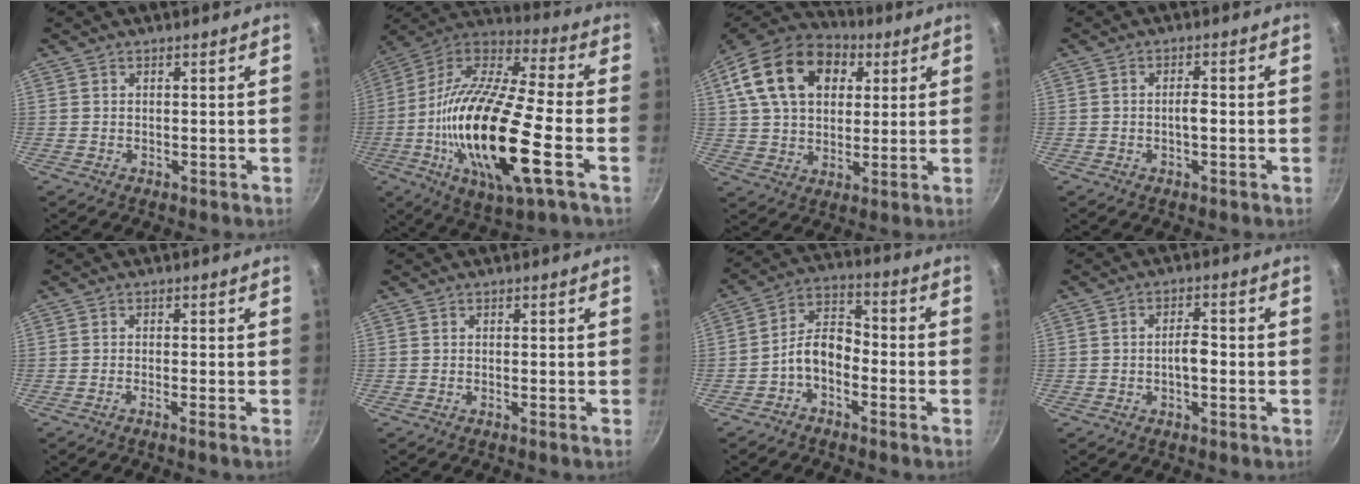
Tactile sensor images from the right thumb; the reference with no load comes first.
{"total": 24.8, "force": [-5.3, 5.9, 23.5], "torque": [-0.441, 0.018, -0.113]}
{"total": 21.0, "force": [7.1, 14.4, 13.6], "torque": [-0.228, 0.012, 0.113]}
{"total": 2.1, "force": [-0.5, 0.8, 1.9], "torque": [-0.027, 0.012, -0.009]}
{"total": 1.3, "force": [-0.9, -0.5, 0.9], "torque": [-0.032, 0.011, -0.017]}
{"total": 0.5, "force": [-0.3, -0.2, 0.4], "torque": [-0.019, 0.005, -0.007]}
{"total": 7.2, "force": [-3.4, 4.3, 4.7], "torque": [-0.076, 0.055, -0.075]}
{"total": 3.3, "force": [-1.0, 1.5, 2.8], "torque": [-0.035, 0.019, -0.019]}